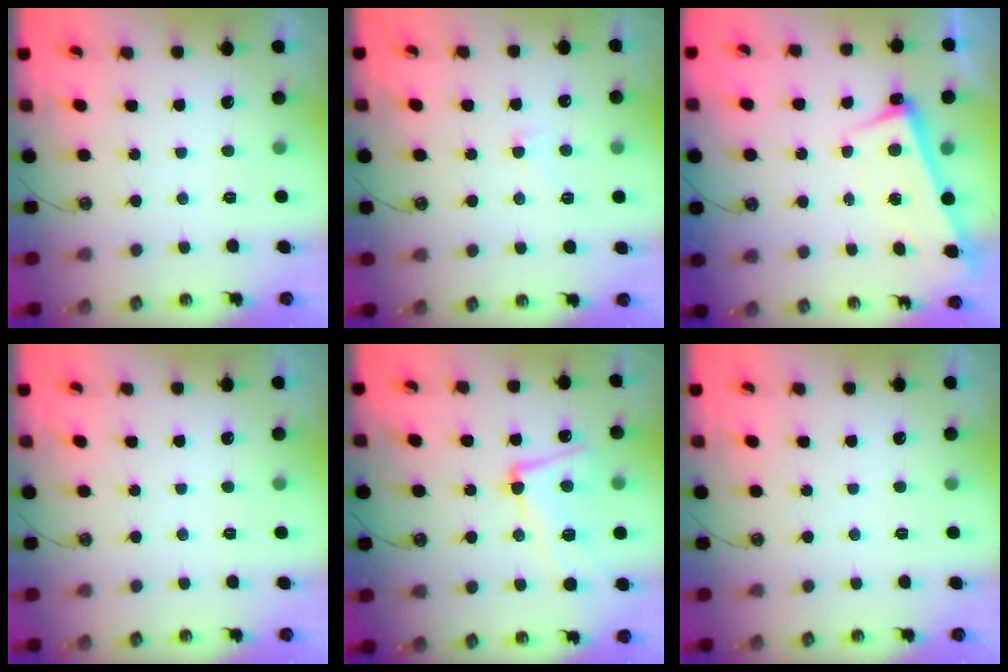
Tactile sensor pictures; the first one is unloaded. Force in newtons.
{"total": 0.8, "press": 0.7, "slide": 0.5}
{"total": 2.6, "press": 2.4, "slide": 0.9}
{"total": 0.0}
{"total": 6.2, "press": 6.0, "slide": 1.6}
{"total": 0.0}